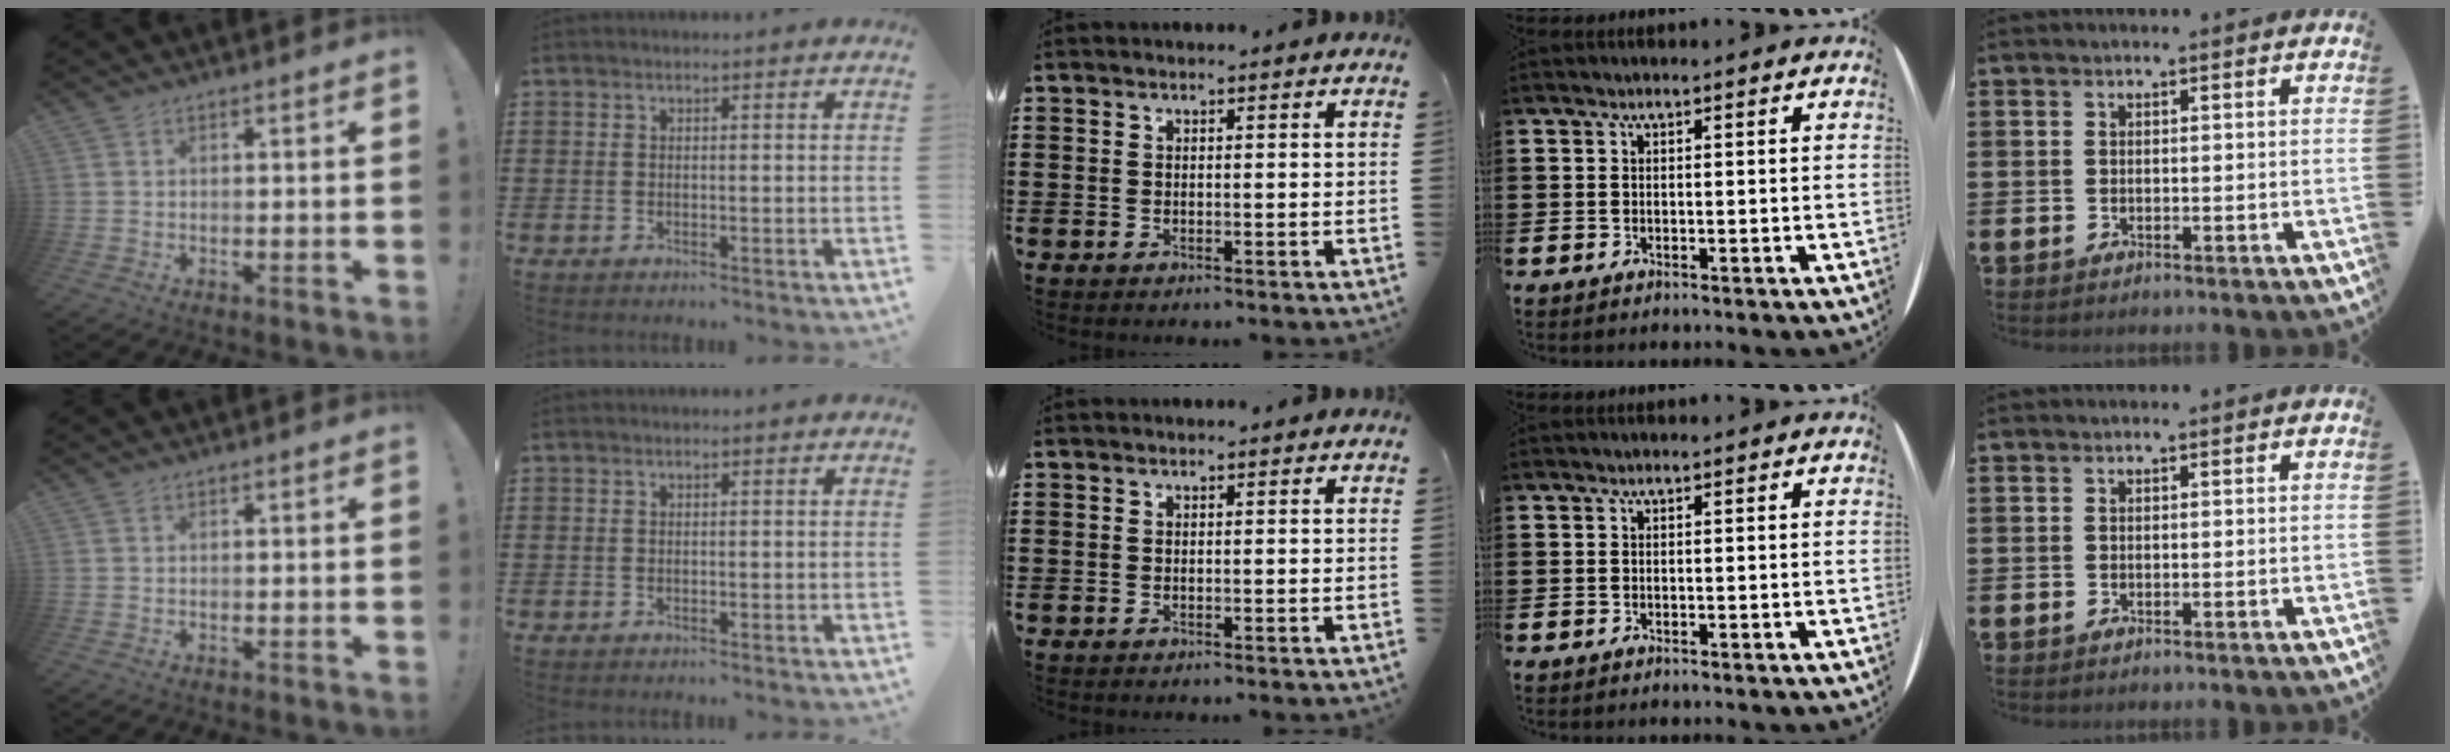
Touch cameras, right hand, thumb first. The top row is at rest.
{}